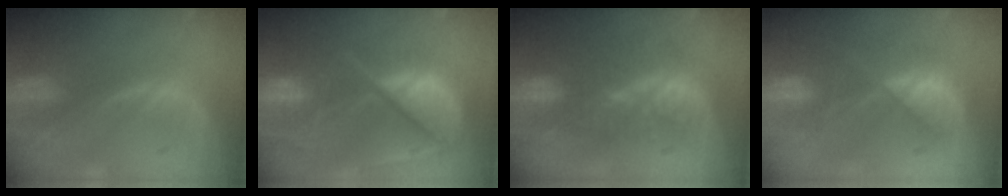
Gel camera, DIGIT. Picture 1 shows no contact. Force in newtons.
{"total": 11.4, "press": 9.4, "slide": 6.4}
{"total": 9.3, "press": 8.5, "slide": 3.6}
{"total": 8.0, "press": 7.1, "slide": 3.6}